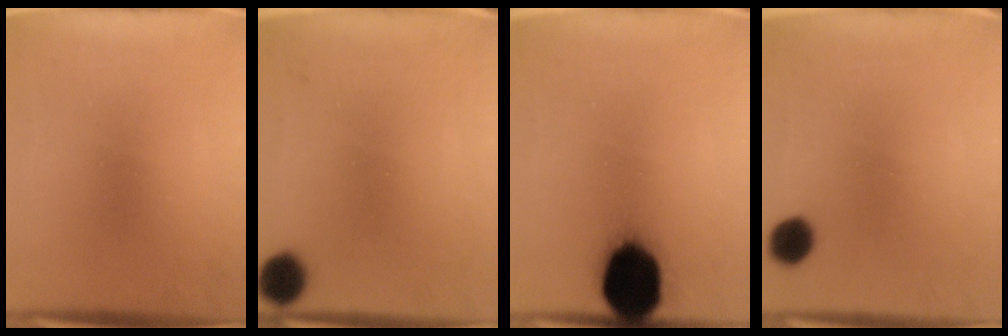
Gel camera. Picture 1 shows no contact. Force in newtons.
{"total": 5.3}
{"total": 19.4}
{"total": 5.3}